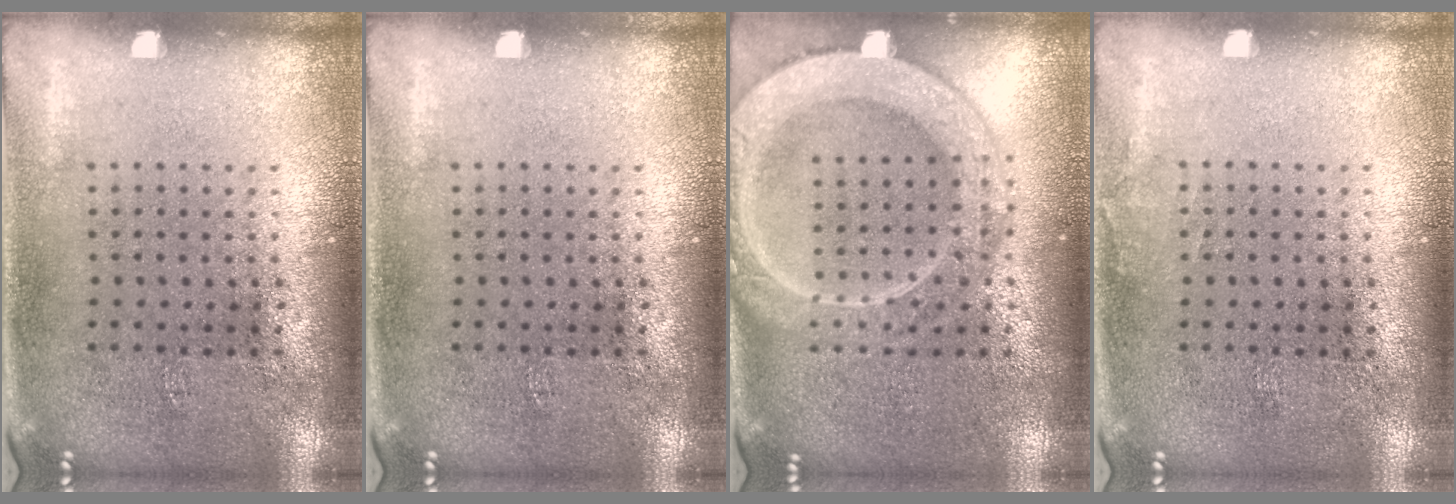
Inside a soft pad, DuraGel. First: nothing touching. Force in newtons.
{"total": 0.0}
{"total": 4.1, "press": 4.1, "slide": 0.6}
{"total": 0.5, "press": 0.5, "slide": 0.1}